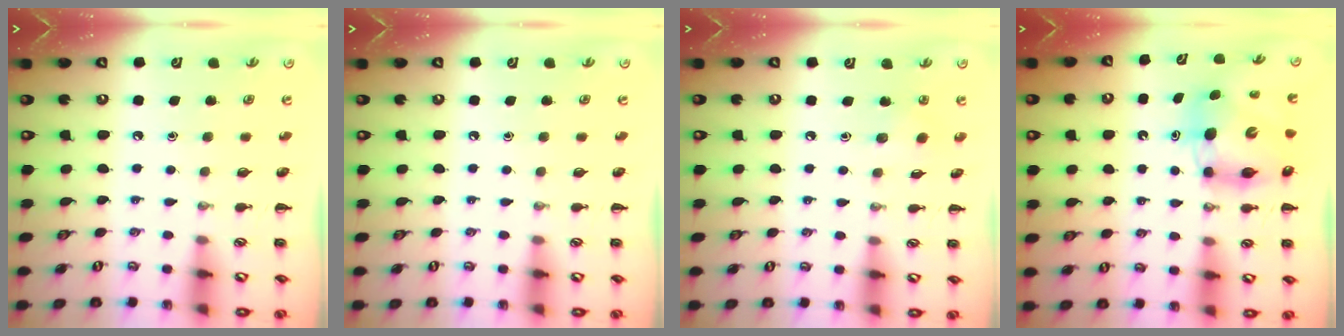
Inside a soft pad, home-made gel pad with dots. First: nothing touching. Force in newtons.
{"total": 0.0}
{"total": 2.3, "press": 2.2, "slide": 0.8}
{"total": 8.3, "press": 8.0, "slide": 2.3}